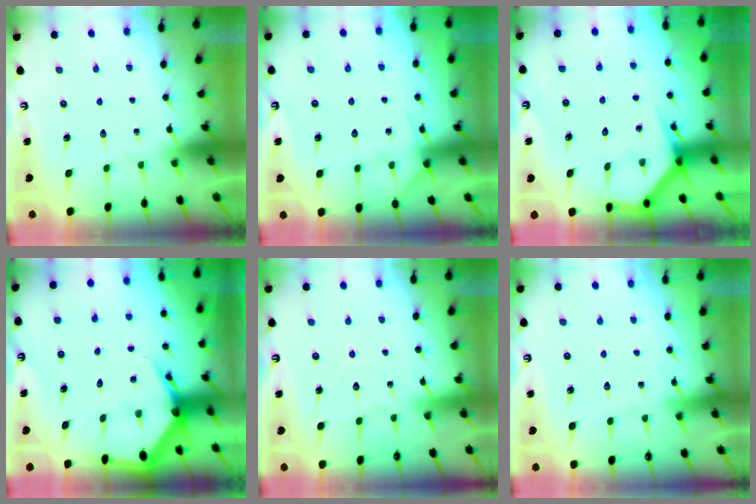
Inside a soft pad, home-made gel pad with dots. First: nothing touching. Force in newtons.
{"total": 5.2, "press": 5.1, "slide": 0.8}
{"total": 3.8, "press": 3.8, "slide": 0.1}
{"total": 5.0, "press": 5.0, "slide": 0.6}
{"total": 3.3, "press": 3.3, "slide": 0.3}
{"total": 3.6, "press": 3.5, "slide": 0.6}